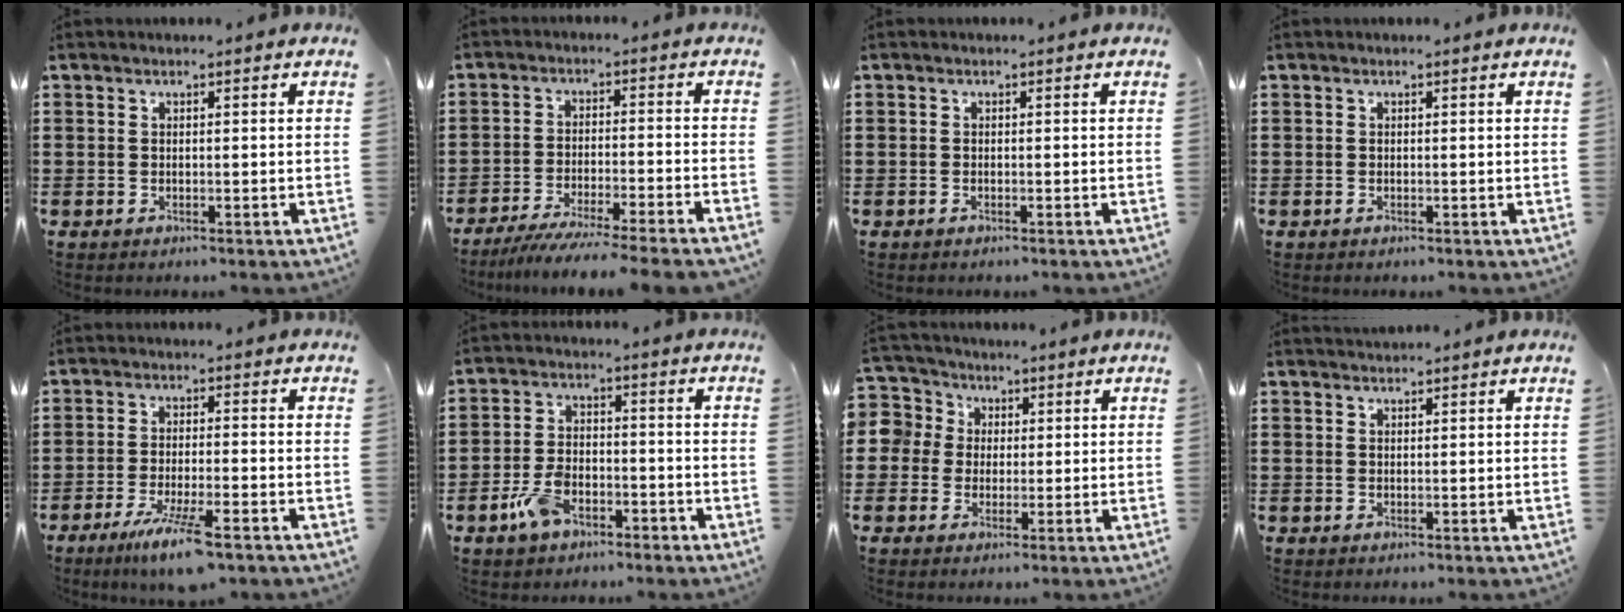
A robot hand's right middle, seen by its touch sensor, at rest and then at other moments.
{"total": 5.5, "force": [-5.1, -0.4, 2.0], "torque": [-0.038, -0.017, -0.100]}
{"total": 0.0}
{"total": 0.0}
{"total": 6.8, "force": [-4.6, 0.6, 5.0], "torque": [-0.095, -0.012, -0.081]}
{"total": 4.7, "force": [-2.3, 2.4, 3.3], "torque": [-0.073, 0.002, -0.046]}
{"total": 4.9, "force": [0.3, 4.9, -0.2], "torque": [-0.042, 0.003, -0.006]}
{"total": 0.9, "force": [0.9, 0.1, 0.0], "torque": [-0.002, 0.000, 0.018]}